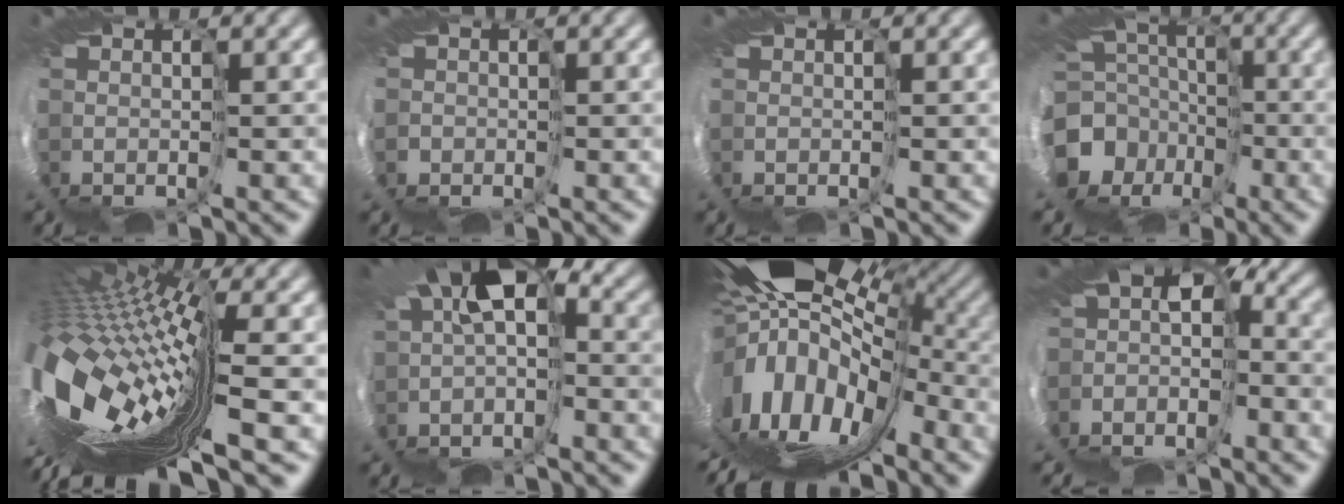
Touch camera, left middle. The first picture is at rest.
{"total": 1.4, "force": [-0.5, 0.9, -0.9], "torque": [0.021, -0.005, -0.006]}
{"total": 0.0}
{"total": 11.6, "force": [-5.1, 9.8, 3.8], "torque": [-0.117, -0.041, -0.088]}
{"total": 12.7, "force": [-2.6, 3.3, 11.9], "torque": [-0.242, -0.031, -0.041]}
{"total": 6.2, "force": [-0.3, 2.5, 5.6], "torque": [-0.080, -0.007, 0.000]}
{"total": 13.8, "force": [0.0, 8.5, 10.9], "torque": [-0.153, -0.003, 0.003]}
{"total": 4.7, "force": [-3.7, 2.1, 2.0], "torque": [-0.041, -0.023, -0.032]}